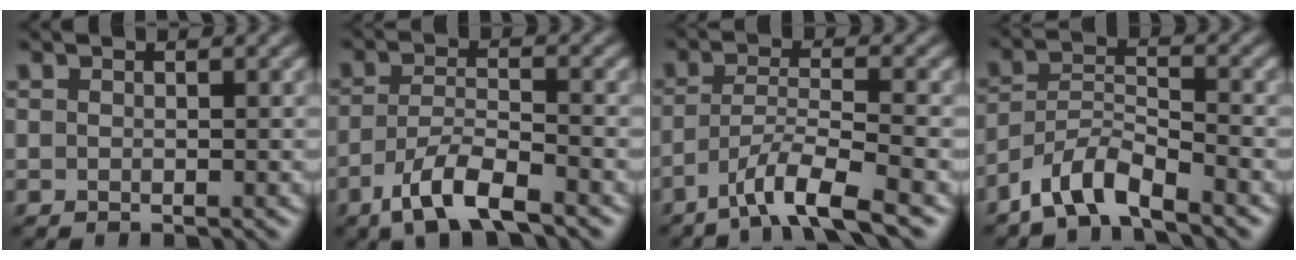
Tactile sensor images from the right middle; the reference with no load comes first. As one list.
[{"total": 5.5, "force": [-3.7, 1.6, 3.8], "torque": [-0.076, -0.002, -0.074]}, {"total": 5.5, "force": [-3.7, 0.7, 4.0], "torque": [-0.066, 0.003, -0.074]}, {"total": 4.7, "force": [-3.8, 1.1, 2.5], "torque": [-0.047, 0.003, -0.081]}]